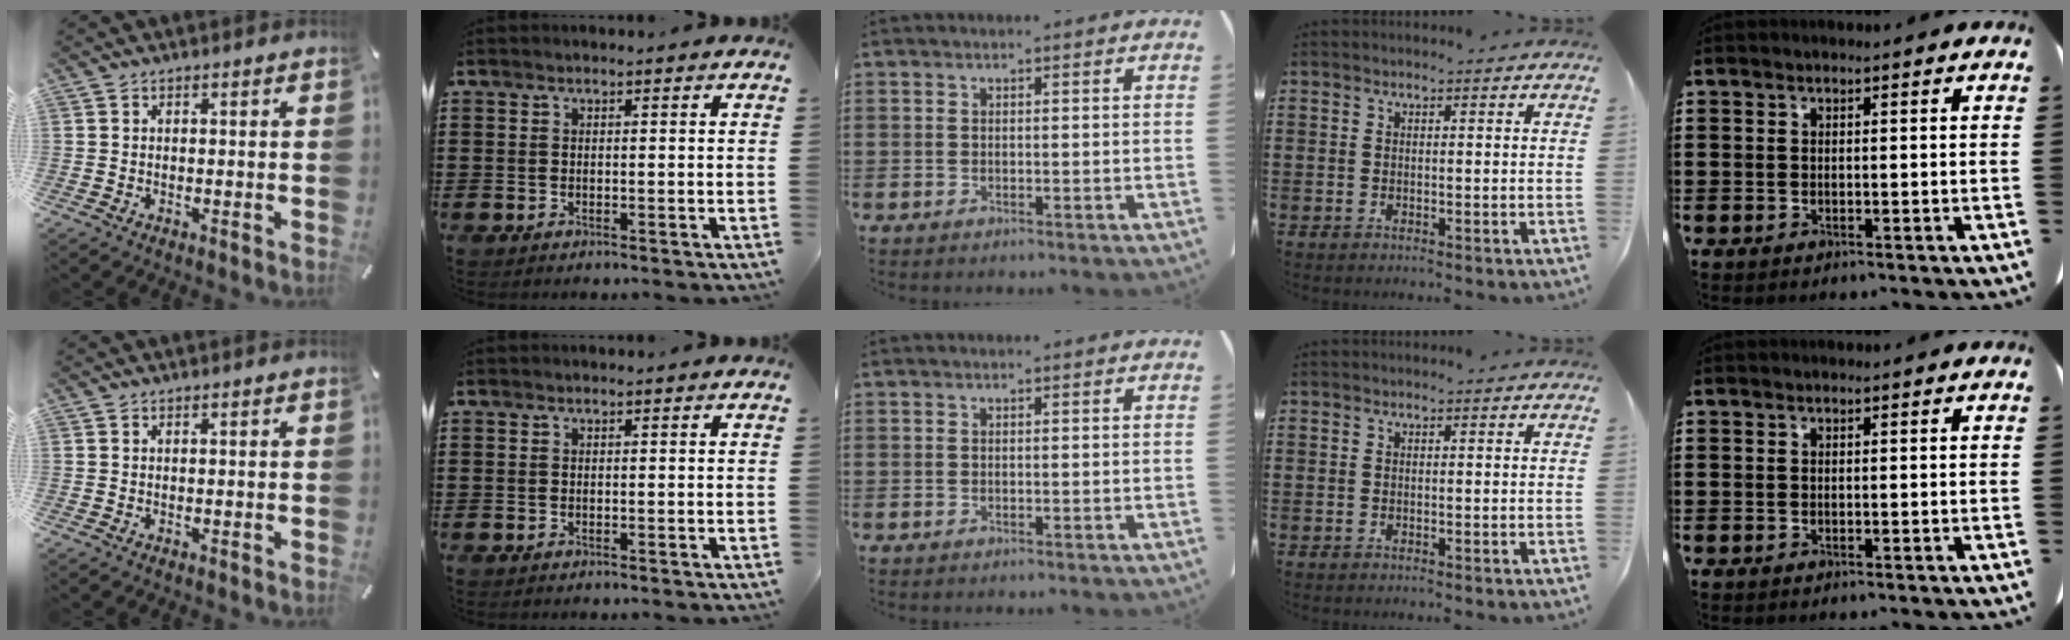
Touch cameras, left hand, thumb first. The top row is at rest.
{}